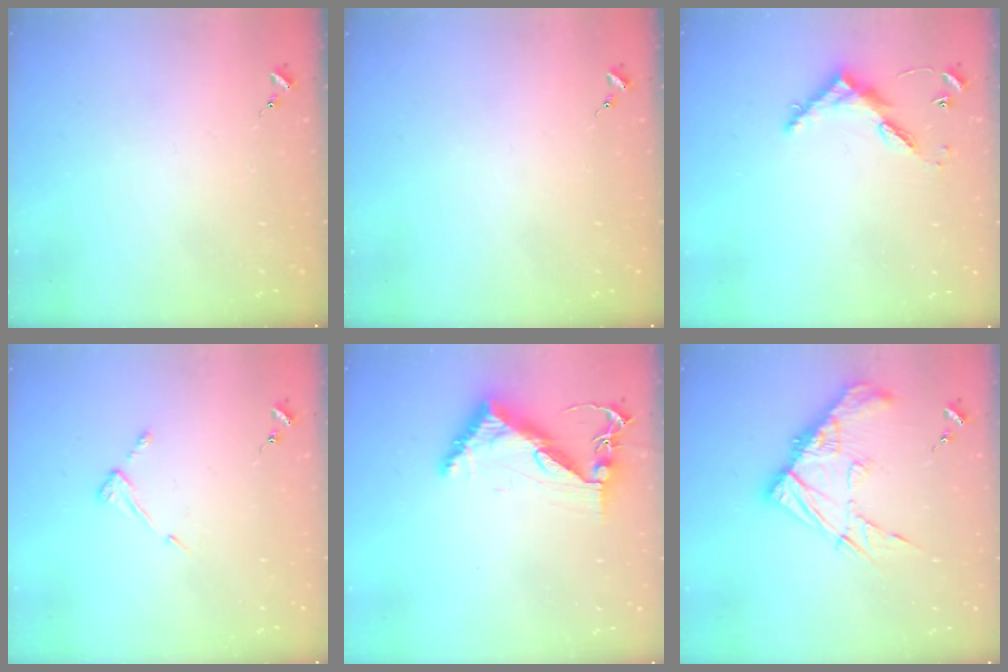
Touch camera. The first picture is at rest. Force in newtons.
{"total": 0.0}
{"total": 6.8, "press": 6.8, "slide": 0.5}
{"total": 4.4, "press": 4.3, "slide": 0.7}
{"total": 8.3, "press": 8.2, "slide": 1.2}
{"total": 15.6, "press": 15.5, "slide": 1.4}